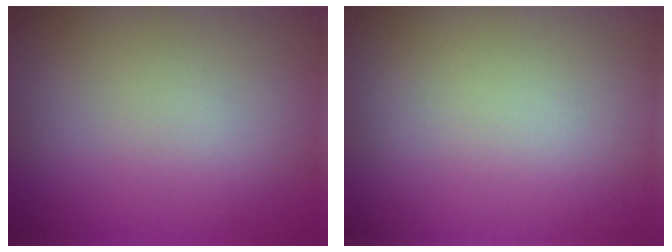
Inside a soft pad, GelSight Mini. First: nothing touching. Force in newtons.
{"total": 0.0}